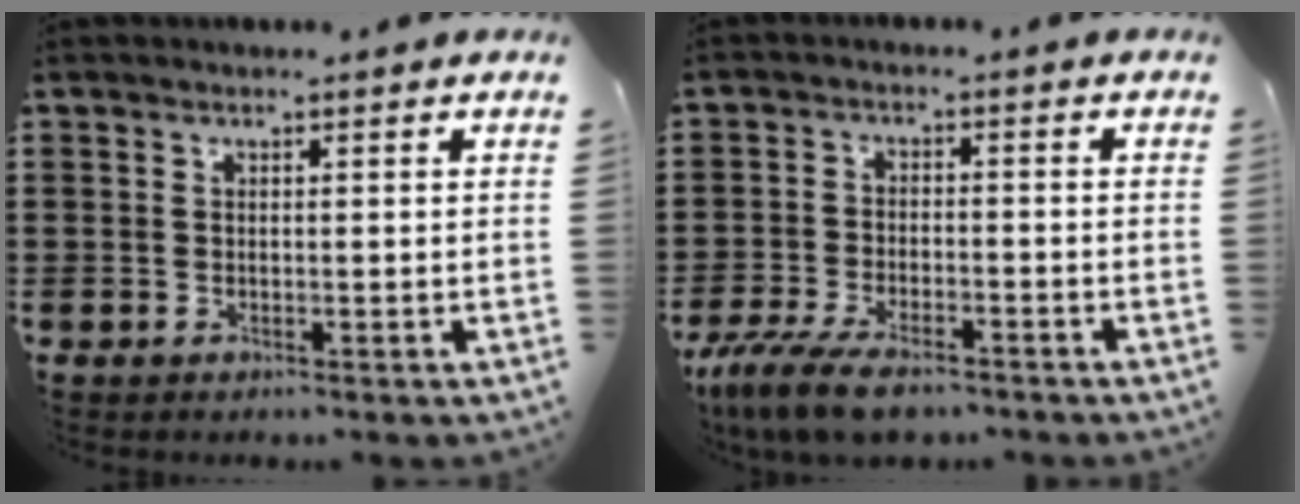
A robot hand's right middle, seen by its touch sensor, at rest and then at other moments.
{"total": 6.9, "force": [-5.4, 2.1, 3.7], "torque": [-0.083, -0.001, -0.105]}